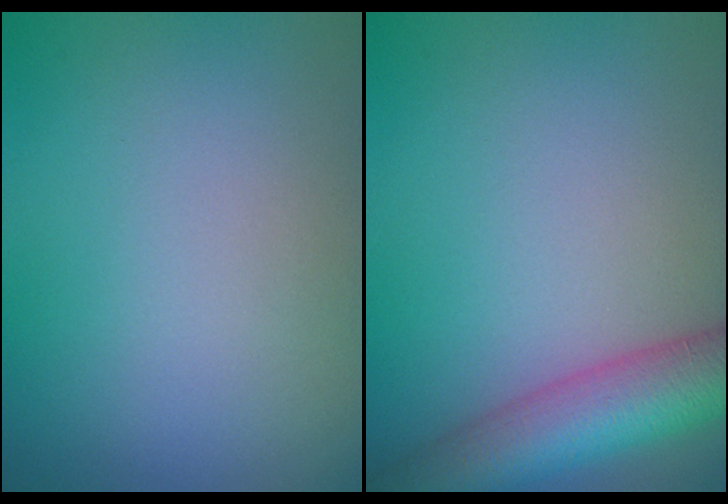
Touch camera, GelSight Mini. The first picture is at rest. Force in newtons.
{"total": 7.2, "press": 7.2, "slide": 0.3}